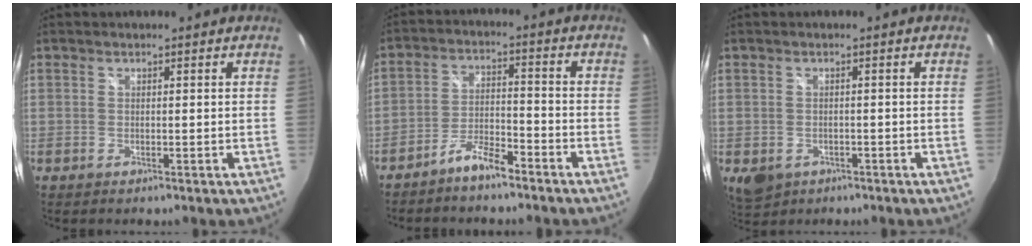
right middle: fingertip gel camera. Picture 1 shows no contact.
{"total": 5.4, "force": [-4.6, 1.1, 2.6], "torque": [-0.067, 0.012, -0.085]}
{"total": 5.1, "force": [-2.2, 3.9, 2.4], "torque": [-0.050, -0.013, -0.027]}